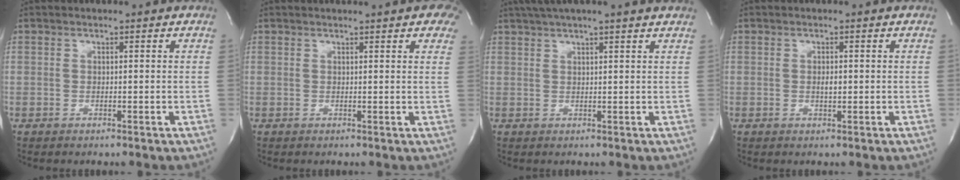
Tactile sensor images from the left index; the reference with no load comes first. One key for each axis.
{"total": 6.7, "fx": 4.6, "fy": 1.6, "fz": 4.6, "tx": -0.051, "ty": 0.001, "tz": 0.039}
{"total": 7.6, "fx": 6.2, "fy": -0.7, "fz": 4.4, "tx": -0.071, "ty": 0.028, "tz": 0.078}
{"total": 1.3, "fx": -0.1, "fy": 0.5, "fz": 1.2, "tx": -0.020, "ty": 0.000, "tz": 0.000}